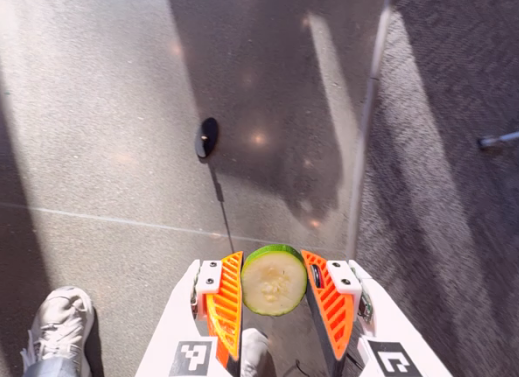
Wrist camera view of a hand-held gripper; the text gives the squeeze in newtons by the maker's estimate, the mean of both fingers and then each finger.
{"total": 11.2, "left": 12.0, "right": 10.4}